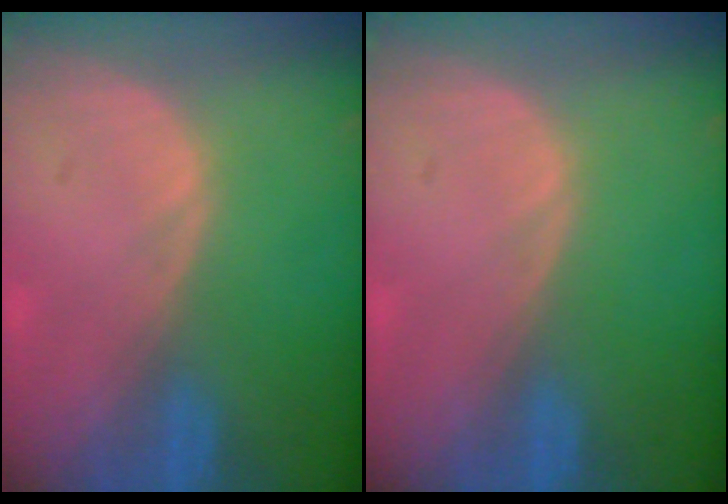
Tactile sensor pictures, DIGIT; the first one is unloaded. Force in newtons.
{"total": 0.0}